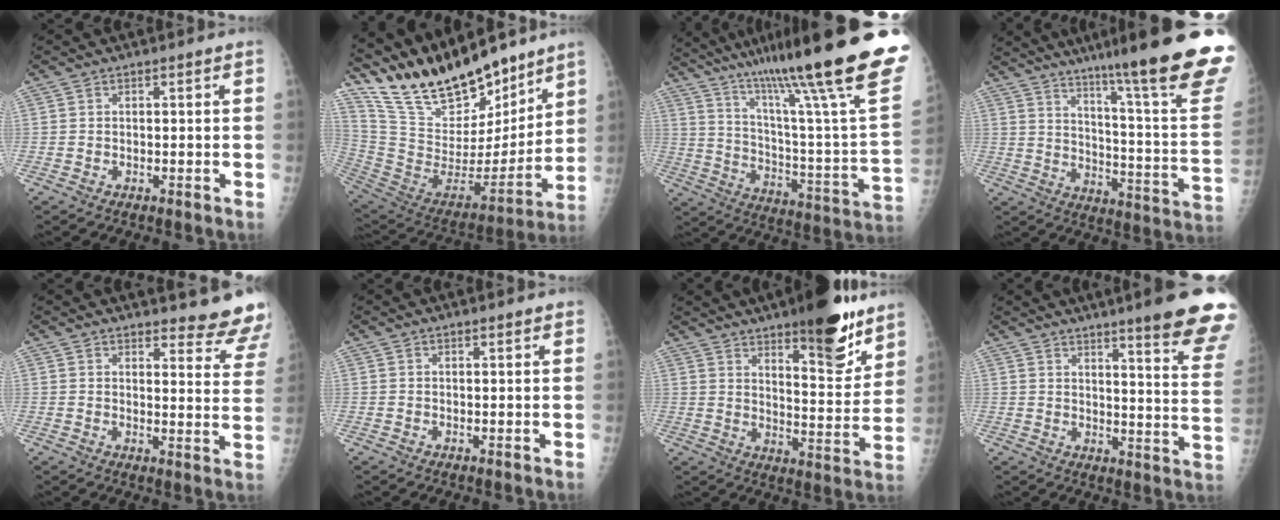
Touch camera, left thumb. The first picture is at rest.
{"total": 26.8, "force": [21.8, 8.9, 12.8], "torque": [-0.195, -0.093, 0.382]}
{"total": 35.5, "force": [24.7, 2.8, 25.3], "torque": [-0.316, -0.104, 0.367]}
{"total": 28.8, "force": [20.3, 1.9, 20.3], "torque": [-0.240, -0.111, 0.282]}
{"total": 12.4, "force": [12.0, 1.9, 2.6], "torque": [0.005, -0.113, 0.117]}
{"total": 1.2, "force": [1.0, 0.2, 0.5], "torque": [-0.003, -0.001, 0.015]}
{"total": 16.7, "force": [11.5, 4.6, 11.2], "torque": [-0.120, -0.078, 0.175]}
{"total": 19.0, "force": [14.1, 1.3, 12.7], "torque": [-0.139, -0.089, 0.174]}